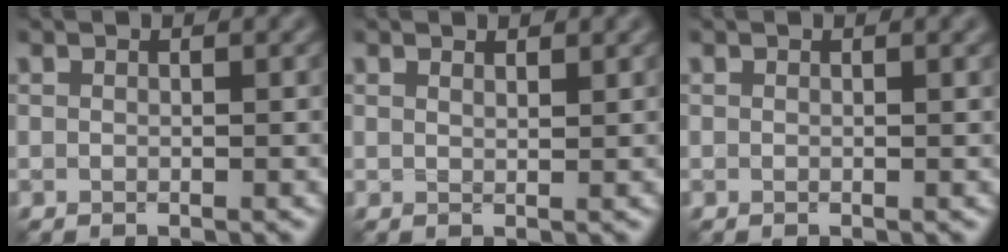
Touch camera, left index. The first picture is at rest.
{"total": 1.0, "force": [0.9, 0.1, 0.2], "torque": [-0.006, 0.001, 0.017]}
{"total": 0.7, "force": [0.5, 0.0, 0.6], "torque": [-0.007, 0.004, 0.006]}